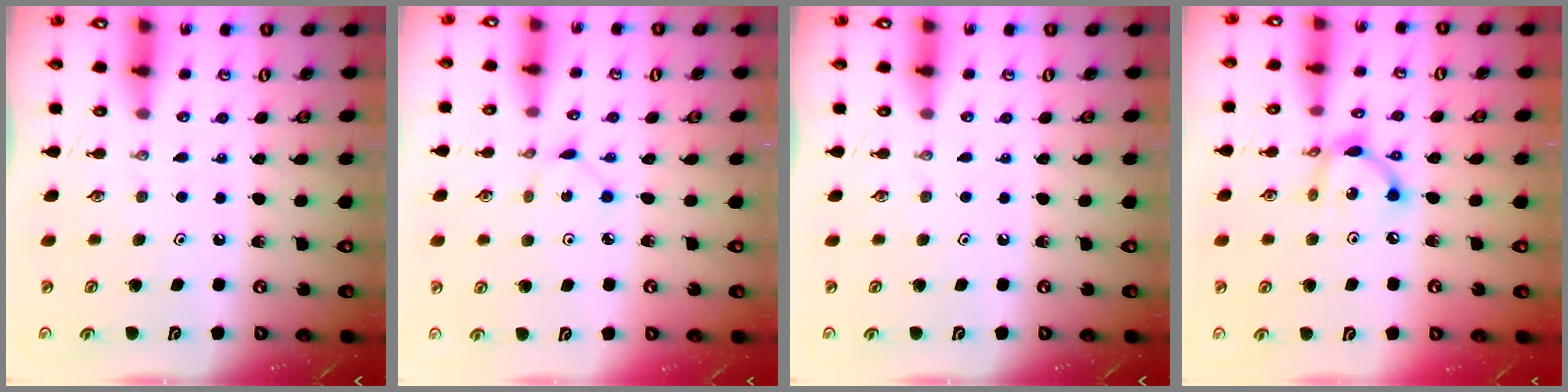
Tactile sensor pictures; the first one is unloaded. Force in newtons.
{"total": 1.0, "press": 1.0, "slide": 0.1}
{"total": 0.0}
{"total": 9.3, "press": 9.3, "slide": 0.7}